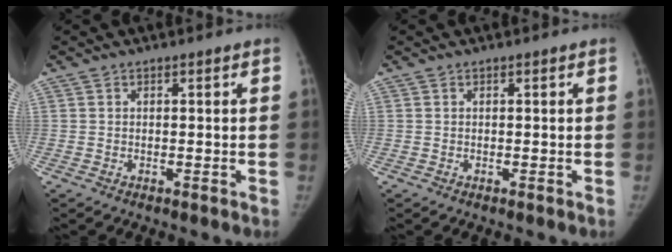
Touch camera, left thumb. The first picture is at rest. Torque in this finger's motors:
{"motor_torque": [-0.21, 0.02, -0.12, 0.18, 0.00]}